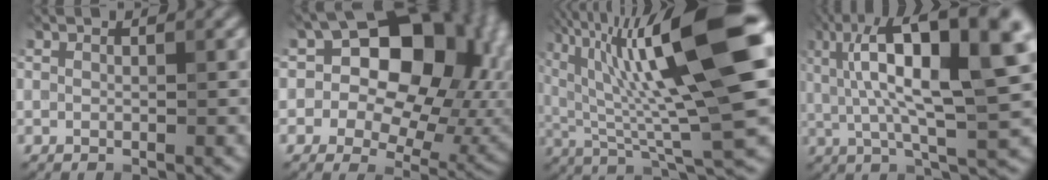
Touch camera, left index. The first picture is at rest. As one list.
[{"total": 13.2, "force": [1.1, 9.8, 8.9], "torque": [-0.077, 0.022, 0.033]}, {"total": 14.6, "force": [4.0, 2.4, 13.8], "torque": [-0.235, 0.023, 0.091]}, {"total": 12.9, "force": [3.1, 3.4, 12.1], "torque": [-0.208, 0.022, 0.072]}]